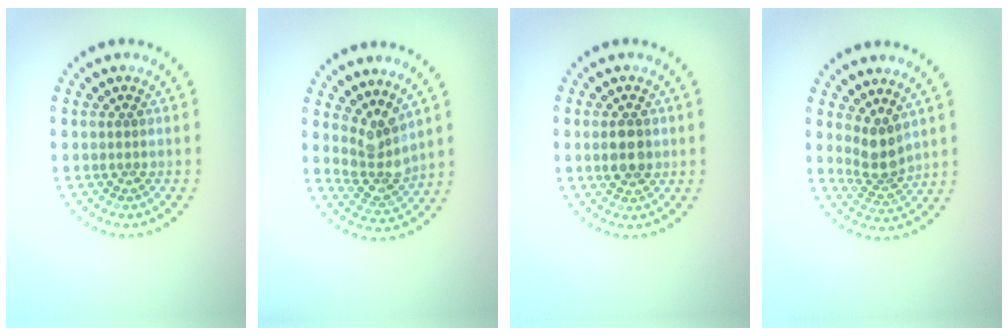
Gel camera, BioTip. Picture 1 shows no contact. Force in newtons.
{"total": 3.3, "press": 2.5, "slide": 2.1}
{"total": 2.6, "press": 2.6, "slide": 0.2}
{"total": 2.9, "press": 2.2, "slide": 1.9}